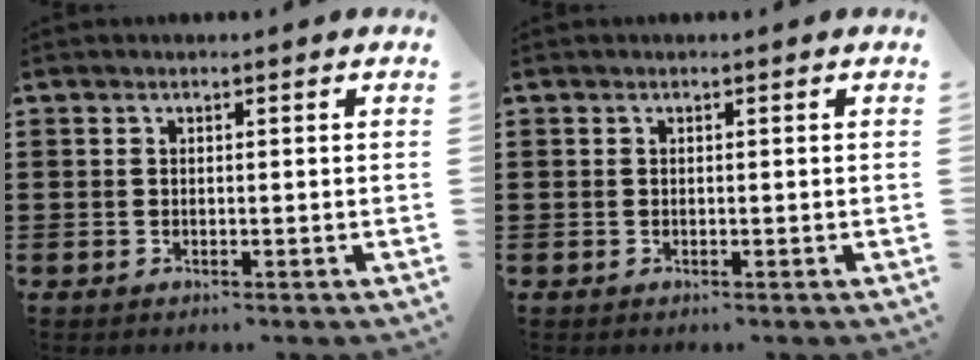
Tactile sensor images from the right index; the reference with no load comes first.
{"total": 0.0}